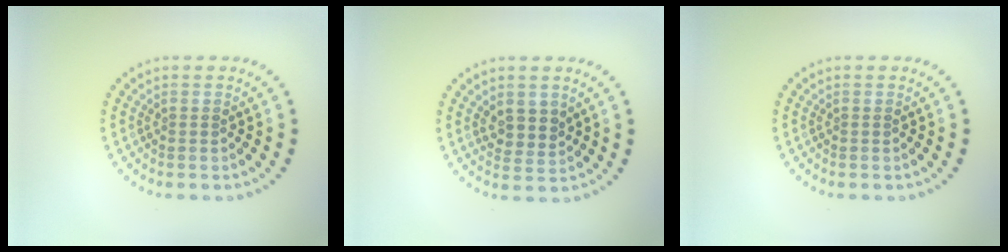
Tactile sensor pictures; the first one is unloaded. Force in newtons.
{"total": 2.4, "press": 2.2, "slide": 1.0}
{"total": 0.0}